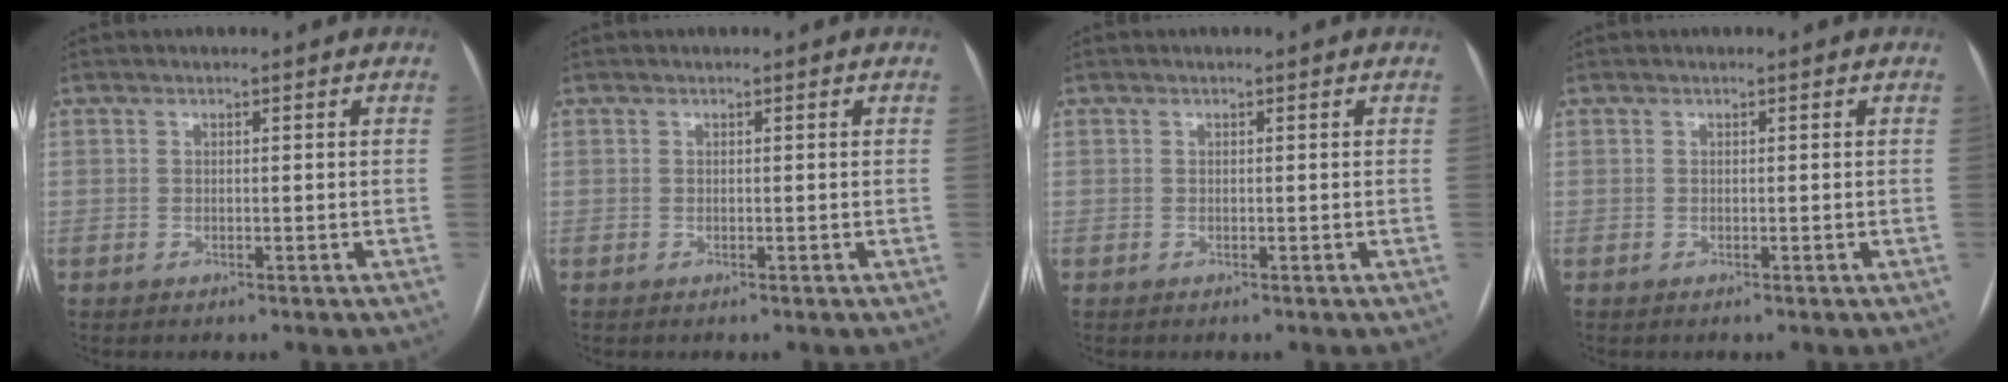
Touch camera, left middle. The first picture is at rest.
{"total": 0.0}
{"total": 0.0}
{"total": 0.0}